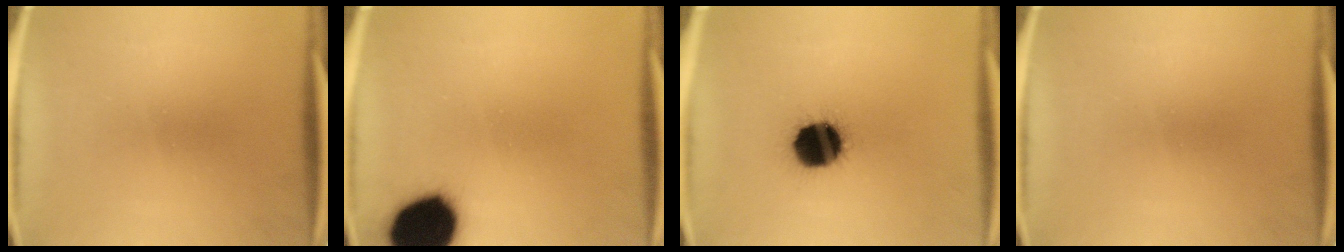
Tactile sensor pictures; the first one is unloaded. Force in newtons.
{"total": 19.7}
{"total": 16.2}
{"total": 0.0}